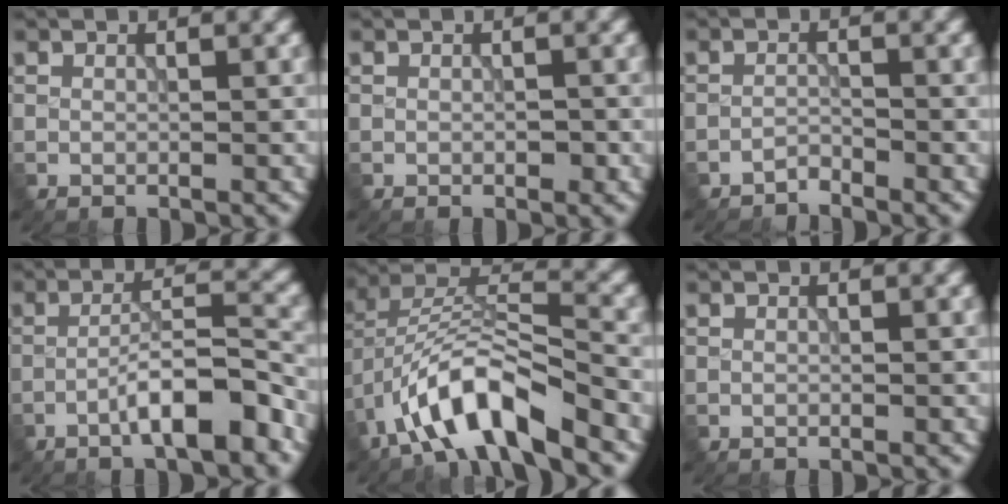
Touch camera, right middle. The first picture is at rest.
{"total": 0.8, "force": [-0.2, 0.4, 0.6], "torque": [-0.009, 0.000, -0.002]}
{"total": 1.2, "force": [-1.2, 0.1, 0.0], "torque": [0.002, 0.004, -0.025]}
{"total": 6.0, "force": [-3.4, 1.0, 4.9], "torque": [-0.076, 0.018, -0.059]}
{"total": 9.6, "force": [-5.8, 3.1, 7.0], "torque": [-0.122, 0.013, -0.109]}
{"total": 0.0}